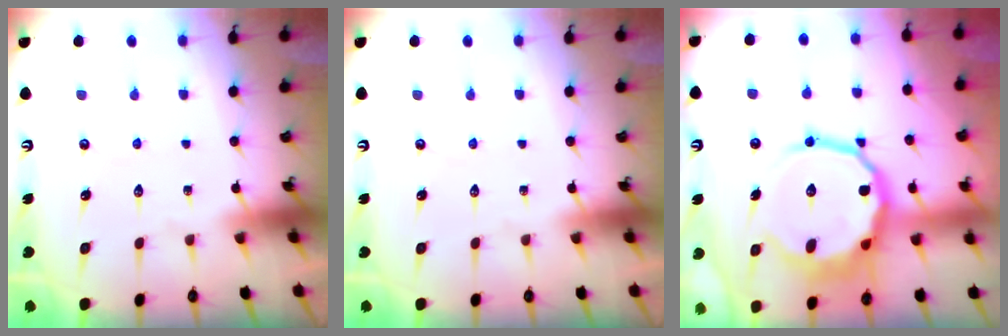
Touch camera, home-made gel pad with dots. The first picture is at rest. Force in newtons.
{"total": 0.0}
{"total": 14.2, "press": 13.9, "slide": 3.0}